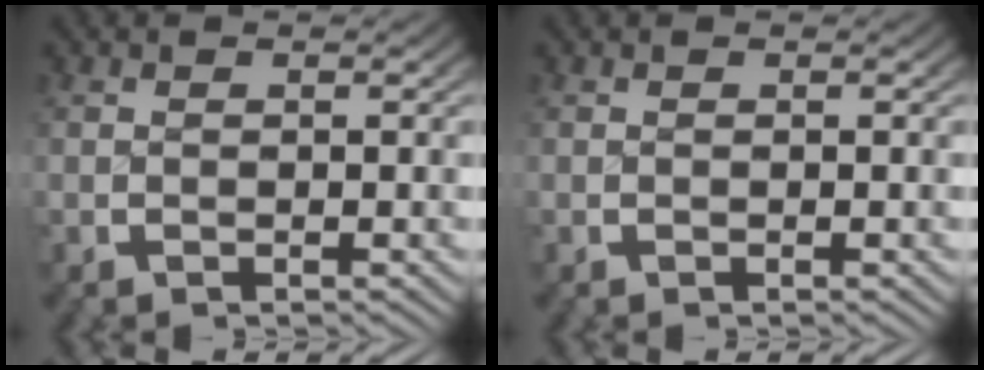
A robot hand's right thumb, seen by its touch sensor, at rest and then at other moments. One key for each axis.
{"total": 0.0}